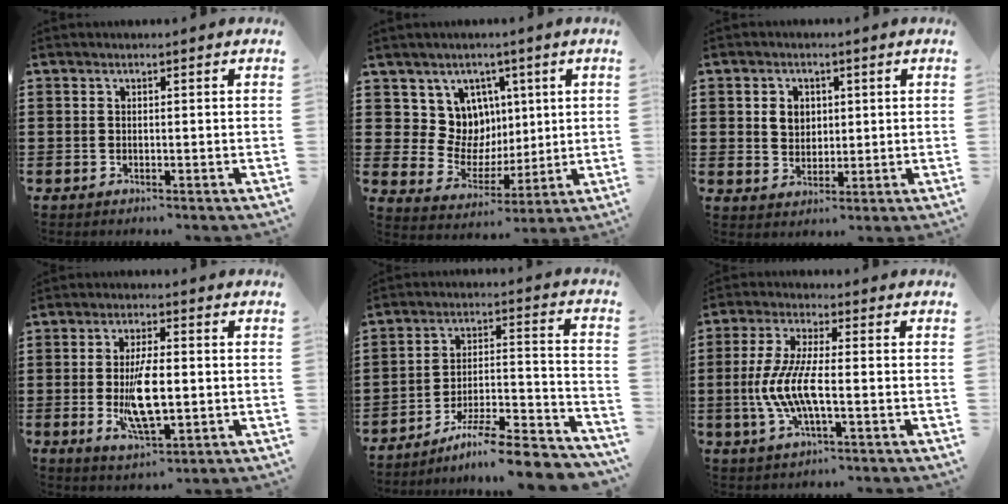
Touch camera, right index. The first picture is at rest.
{"total": 8.7, "force": [3.0, 8.0, 1.6], "torque": [-0.063, -0.024, 0.062]}
{"total": 3.5, "force": [0.9, 2.9, 1.6], "torque": [-0.035, 0.008, 0.012]}
{"total": 9.0, "force": [-0.9, 3.3, 8.3], "torque": [-0.162, -0.011, -0.020]}
{"total": 8.8, "force": [-7.5, 0.2, 4.5], "torque": [-0.061, 0.006, -0.144]}
{"total": 8.0, "force": [-2.0, 2.1, 7.5], "torque": [-0.170, -0.014, -0.045]}